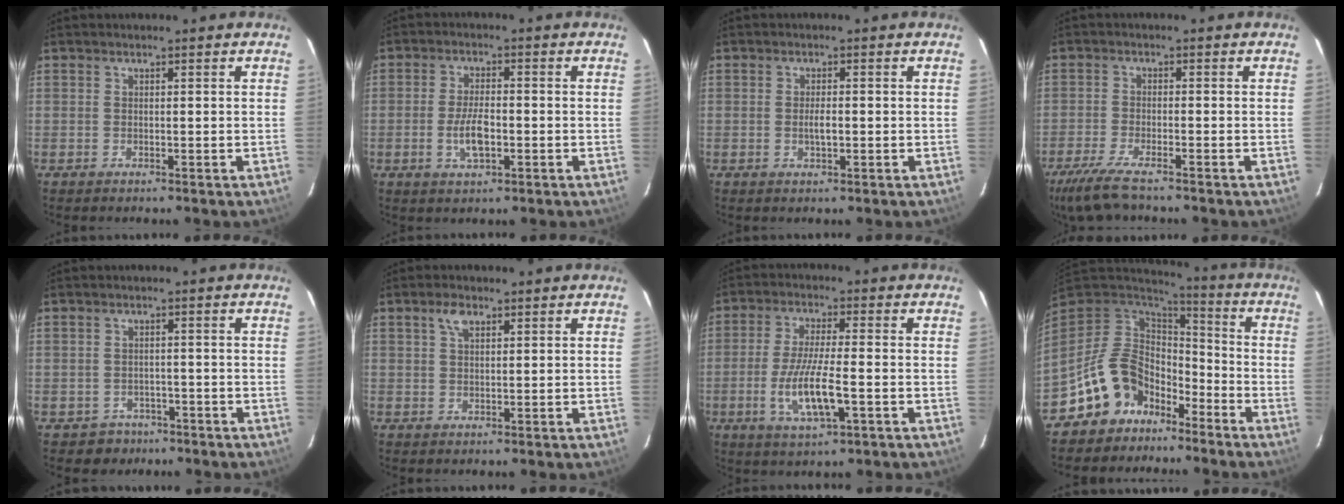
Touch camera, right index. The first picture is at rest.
{"total": 5.8, "force": [-1.6, 2.3, 5.1], "torque": [-0.103, 0.000, -0.030]}
{"total": 2.1, "force": [-0.4, 0.9, 1.9], "torque": [-0.036, -0.002, -0.005]}
{"total": 8.2, "force": [-6.7, 1.2, 4.7], "torque": [-0.120, -0.028, -0.126]}
{"total": 3.9, "force": [-2.4, 3.1, -0.3], "torque": [-0.005, 0.018, -0.029]}
{"total": 2.7, "force": [1.4, 1.4, 1.8], "torque": [-0.035, 0.007, 0.026]}
{"total": 10.1, "force": [-3.0, 2.1, 9.4], "torque": [-0.187, -0.015, -0.055]}
{"total": 12.7, "force": [-8.2, 9.0, 3.6], "torque": [-0.097, 0.025, -0.133]}